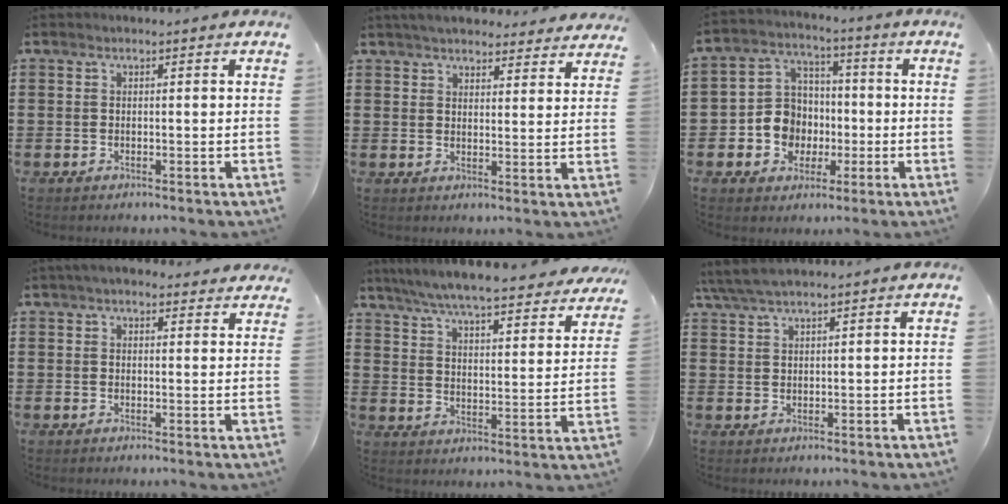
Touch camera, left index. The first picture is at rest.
{"total": 4.7, "force": [4.6, 0.5, 1.0], "torque": [-0.033, -0.016, 0.084]}
{"total": 8.2, "force": [-1.4, 7.6, 2.7], "torque": [-0.083, 0.014, -0.026]}
{"total": 3.6, "force": [3.2, 0.8, 1.3], "torque": [-0.033, -0.003, 0.061]}
{"total": 6.9, "force": [6.5, -0.3, 2.3], "torque": [-0.072, -0.046, 0.111]}
{"total": 3.6, "force": [3.1, 0.3, 1.8], "torque": [-0.043, 0.000, 0.059]}